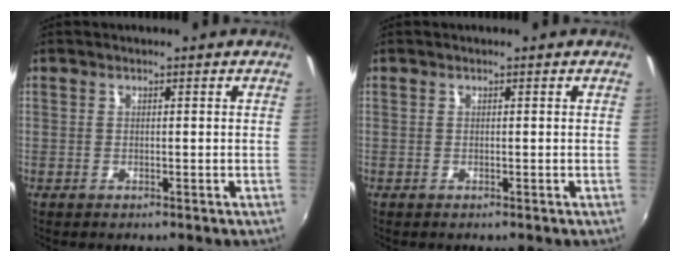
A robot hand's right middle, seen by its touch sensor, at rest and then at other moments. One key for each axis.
{"total": 0.0}